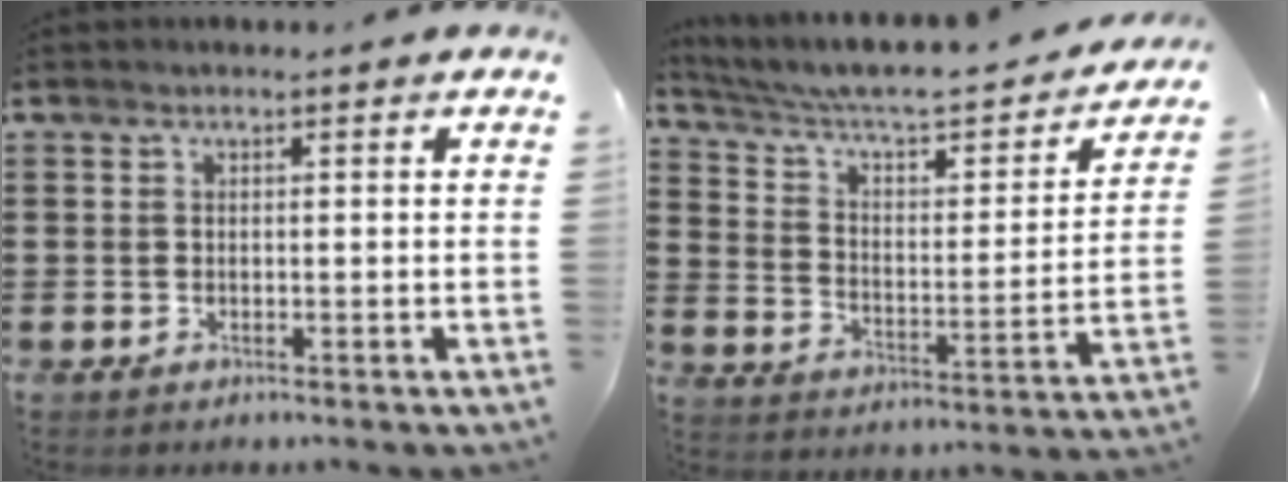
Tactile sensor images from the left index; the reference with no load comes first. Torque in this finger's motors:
{"motor_torque": [1.15, -0.99, 0.50, 0.21]}